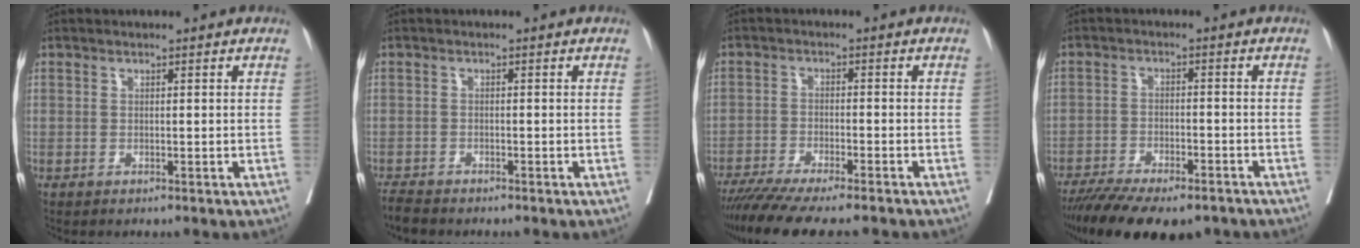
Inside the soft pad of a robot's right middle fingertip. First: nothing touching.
{"total": 3.1, "force": [-2.9, 0.4, 0.9], "torque": [-0.019, -0.013, -0.053]}
{"total": 13.7, "force": [-11.6, 0.9, 7.2], "torque": [-0.109, -0.032, -0.181]}
{"total": 15.6, "force": [-12.5, 4.5, 8.2], "torque": [-0.160, -0.019, -0.188]}